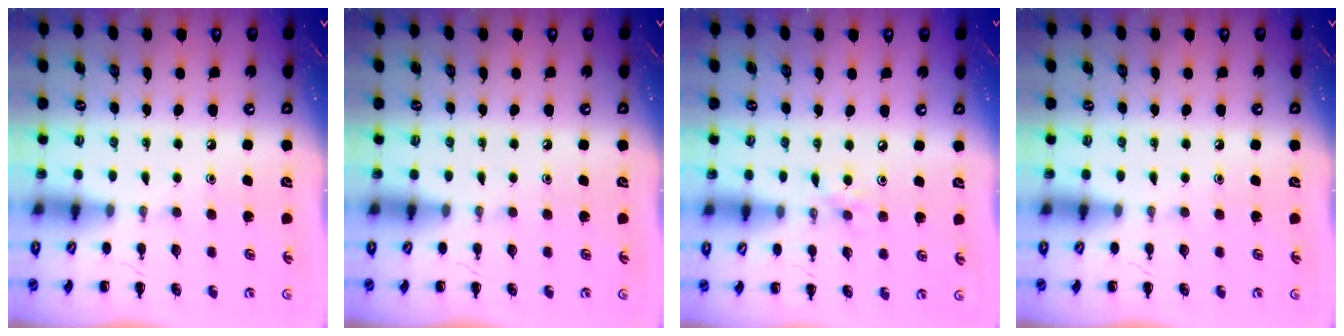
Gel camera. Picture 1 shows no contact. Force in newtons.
{"total": 0.0}
{"total": 3.8, "press": 3.6, "slide": 1.4}
{"total": 0.0}